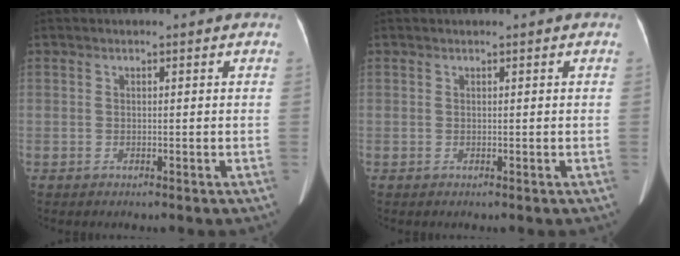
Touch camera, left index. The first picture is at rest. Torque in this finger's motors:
{"motor_torque": [-0.25, -0.21, 0.00, 0.02]}